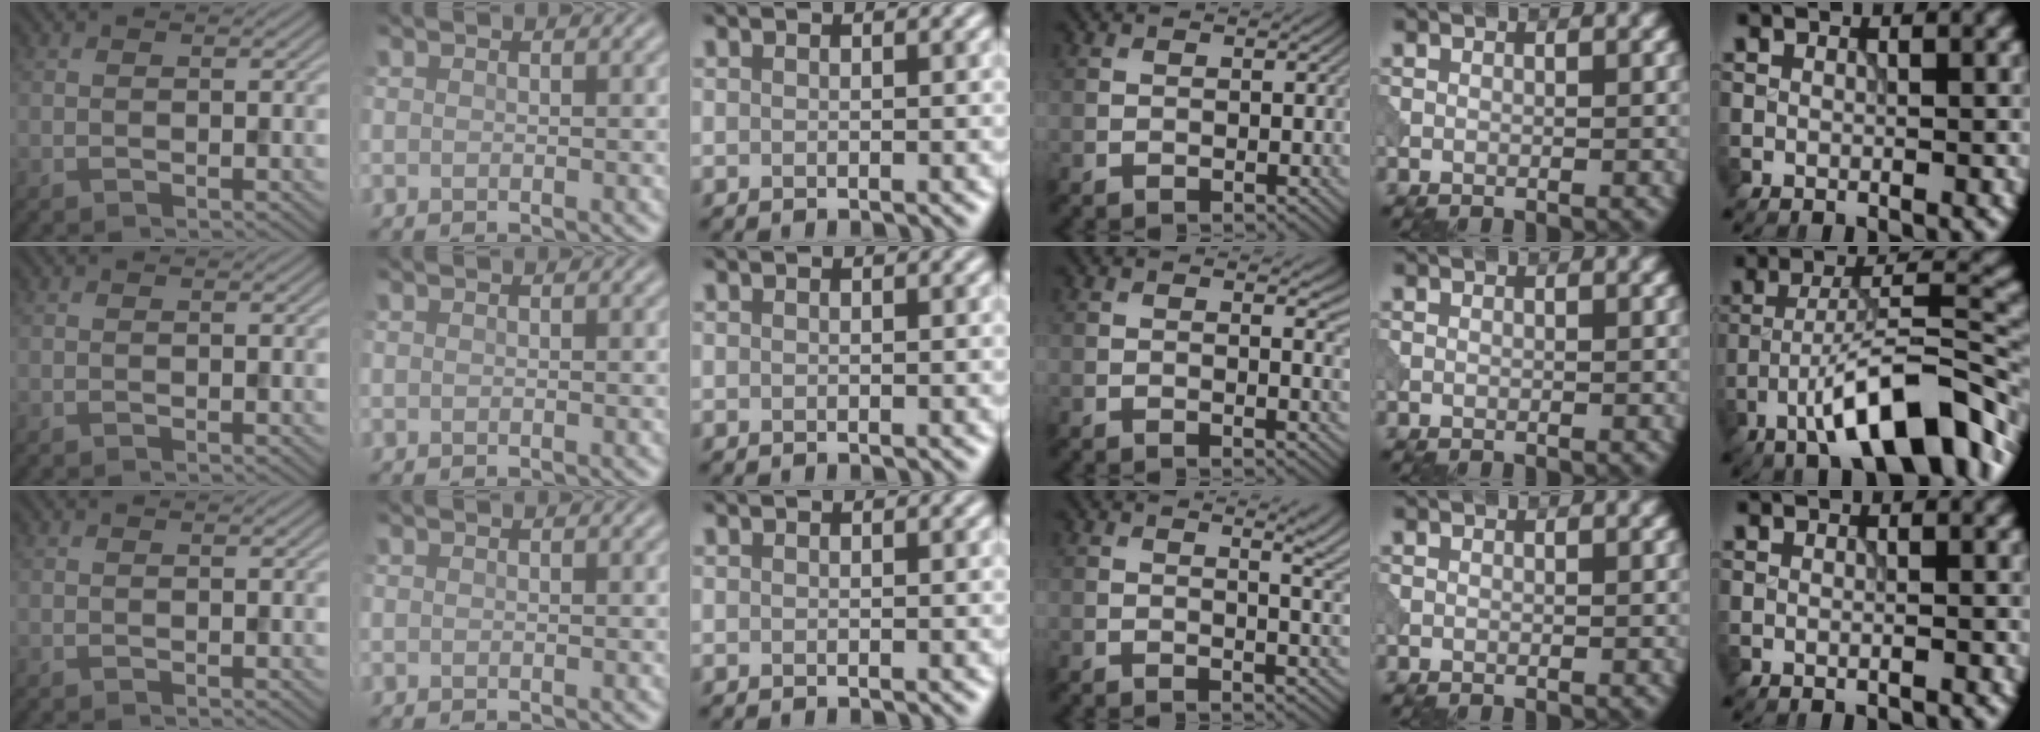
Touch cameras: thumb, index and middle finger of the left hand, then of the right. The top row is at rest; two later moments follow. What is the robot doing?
{"motion": "pour", "object": "beaker"}